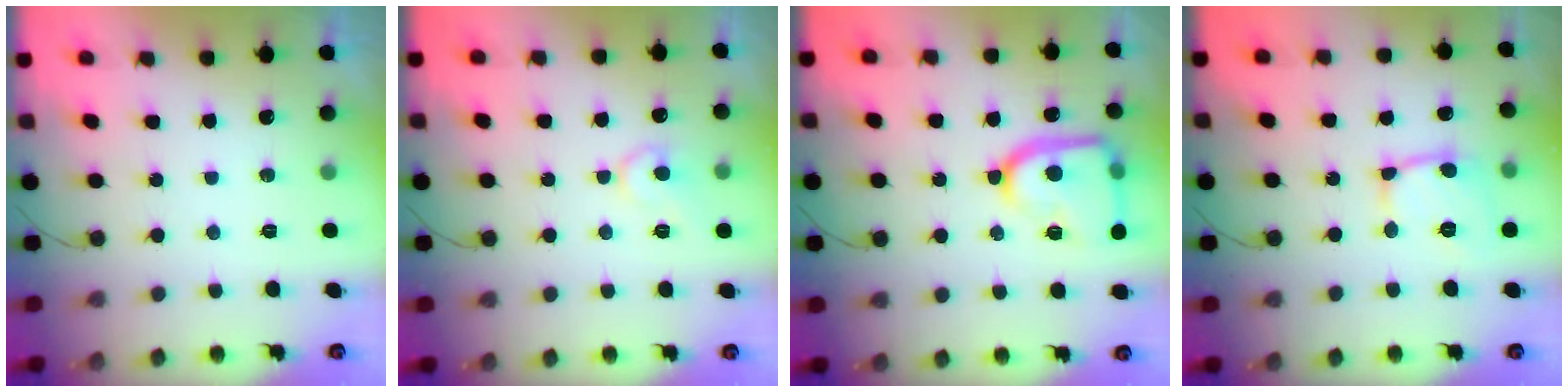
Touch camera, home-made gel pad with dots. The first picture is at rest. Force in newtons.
{"total": 8.2, "press": 8.1, "slide": 0.8}
{"total": 17.9, "press": 17.8, "slide": 1.7}
{"total": 11.4, "press": 11.4, "slide": 1.1}